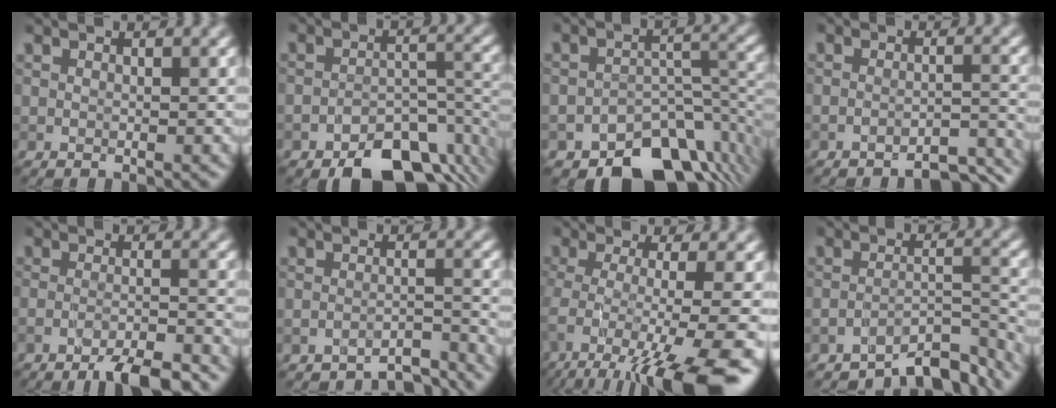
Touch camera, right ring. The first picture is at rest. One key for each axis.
{"total": 9.4, "fx": -6.6, "fy": 4.6, "fz": 4.9, "tx": -0.056, "ty": -0.026, "tz": -0.098}
{"total": 9.7, "fx": -7.2, "fy": 5.0, "fz": 4.2, "tx": -0.044, "ty": -0.022, "tz": -0.107}
{"total": 3.4, "fx": -3.1, "fy": 0.3, "fz": 1.2, "tx": -0.013, "ty": 0.002, "tz": -0.046}
{"total": 5.1, "fx": -4.0, "fy": 0.6, "fz": 3.2, "tx": -0.046, "ty": -0.002, "tz": -0.072}
{"total": 3.4, "fx": -3.4, "fy": 0.2, "fz": 0.4, "tx": -0.002, "ty": 0.003, "tz": -0.052}
{"total": 9.4, "fx": -5.0, "fy": 2.0, "fz": 7.7, "tx": -0.119, "ty": -0.024, "tz": -0.087}
{"total": 5.8, "fx": -5.3, "fy": 1.0, "fz": 2.0, "tx": -0.025, "ty": -0.003, "tz": -0.081}